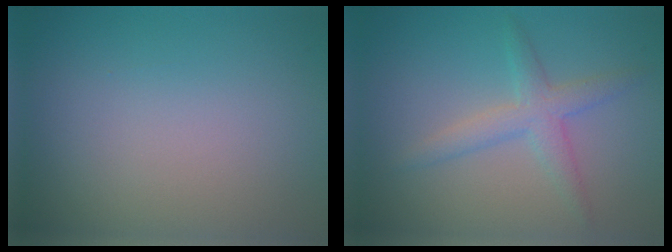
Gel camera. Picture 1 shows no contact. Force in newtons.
{"total": 3.0, "press": 3.0, "slide": 0.2}